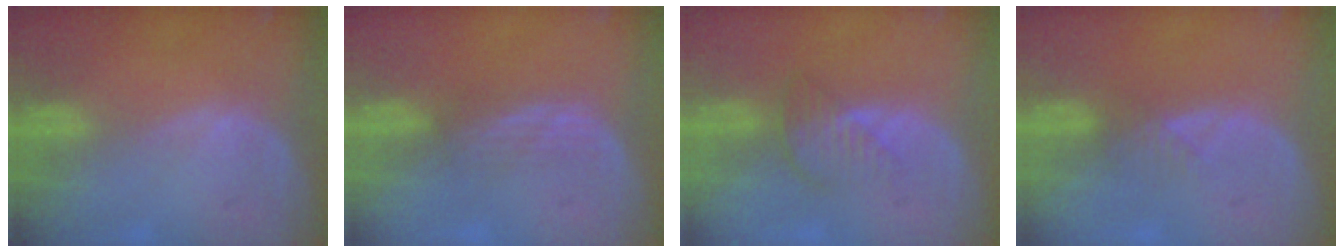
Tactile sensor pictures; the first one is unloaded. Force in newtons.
{"total": 2.1, "press": 2.1, "slide": 0.3}
{"total": 3.8, "press": 3.4, "slide": 1.6}
{"total": 1.9, "press": 1.6, "slide": 1.0}